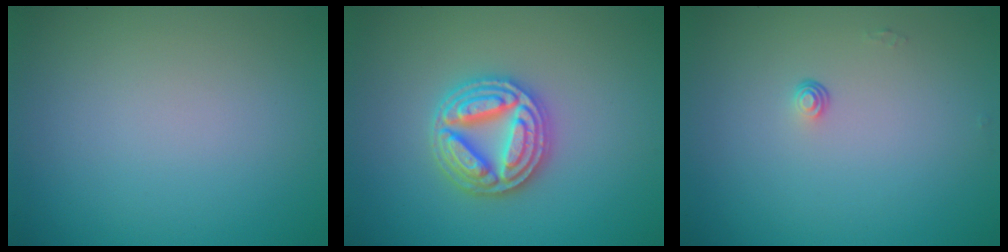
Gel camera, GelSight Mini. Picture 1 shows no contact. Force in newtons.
{"total": 4.7, "press": 4.7, "slide": 0.8}
{"total": 0.6, "press": 0.4, "slide": 0.5}